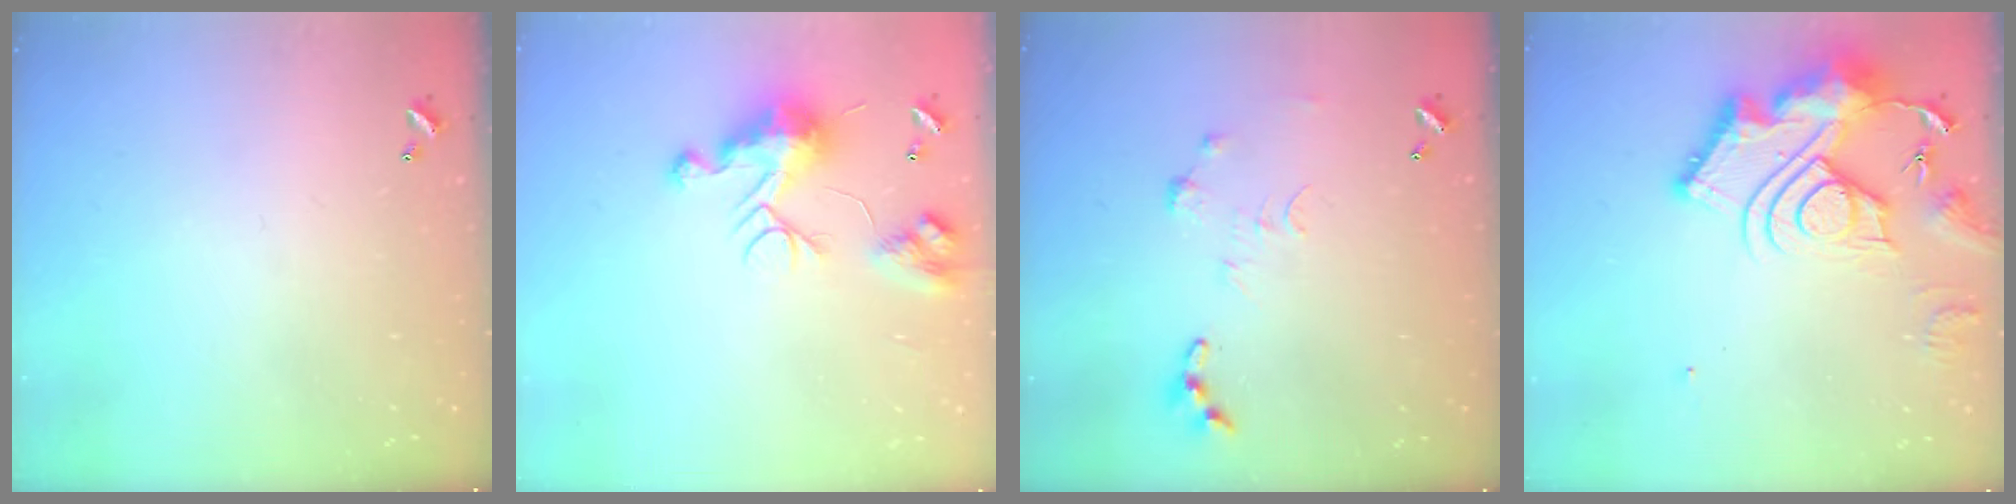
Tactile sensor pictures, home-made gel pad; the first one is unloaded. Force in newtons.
{"total": 10.9, "press": 10.8, "slide": 0.8}
{"total": 0.7, "press": 0.7, "slide": 0.1}
{"total": 21.1, "press": 21.0, "slide": 2.1}